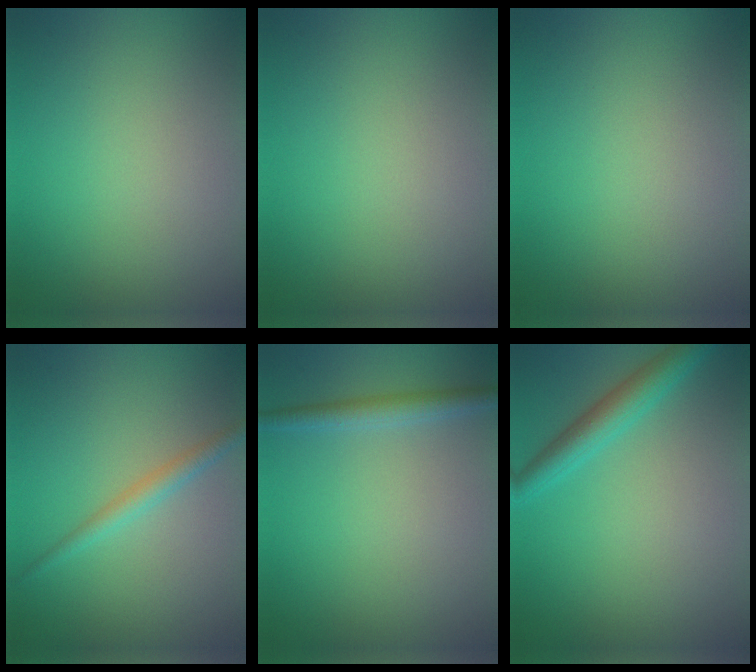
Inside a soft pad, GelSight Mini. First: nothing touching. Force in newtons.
{"total": 0.0}
{"total": 0.0}
{"total": 1.8, "press": 1.8, "slide": 0.0}
{"total": 2.1, "press": 2.1, "slide": 0.0}
{"total": 3.2, "press": 3.2, "slide": 0.1}